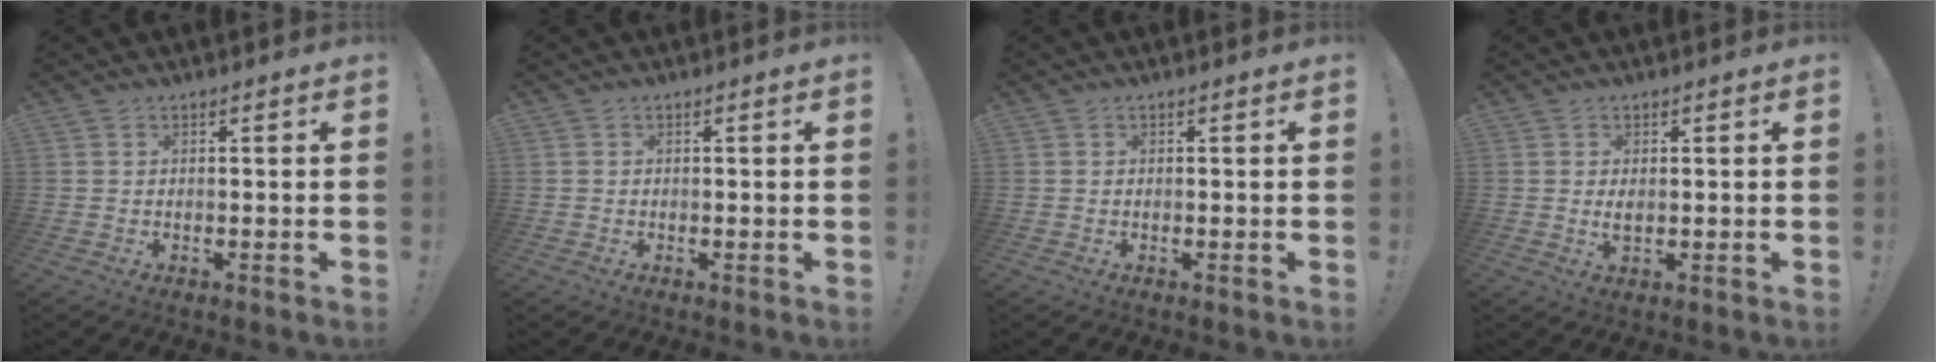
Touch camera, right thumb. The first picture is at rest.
{"total": 1.5, "force": [0.2, 1.4, 0.0], "torque": [0.008, -0.004, 0.002]}
{"total": 0.0}
{"total": 2.1, "force": [0.4, 1.0, 1.8], "torque": [-0.020, -0.004, 0.005]}